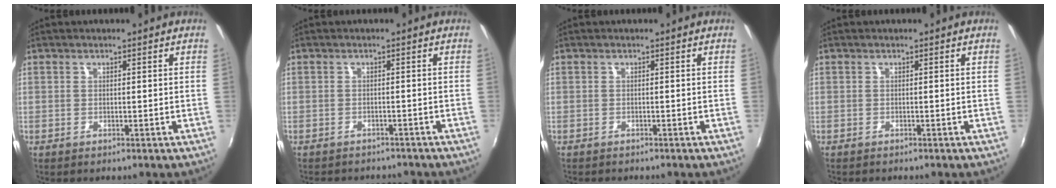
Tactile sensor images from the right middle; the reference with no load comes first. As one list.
[{"total": 6.0, "force": [-5.4, 2.0, 1.8], "torque": [-0.045, -0.017, -0.077]}, {"total": 1.4, "force": [-1.3, 0.4, 0.3], "torque": [-0.010, -0.008, -0.020]}, {"total": 0.8, "force": [-0.8, 0.2, 0.2], "torque": [-0.005, -0.004, -0.013]}]